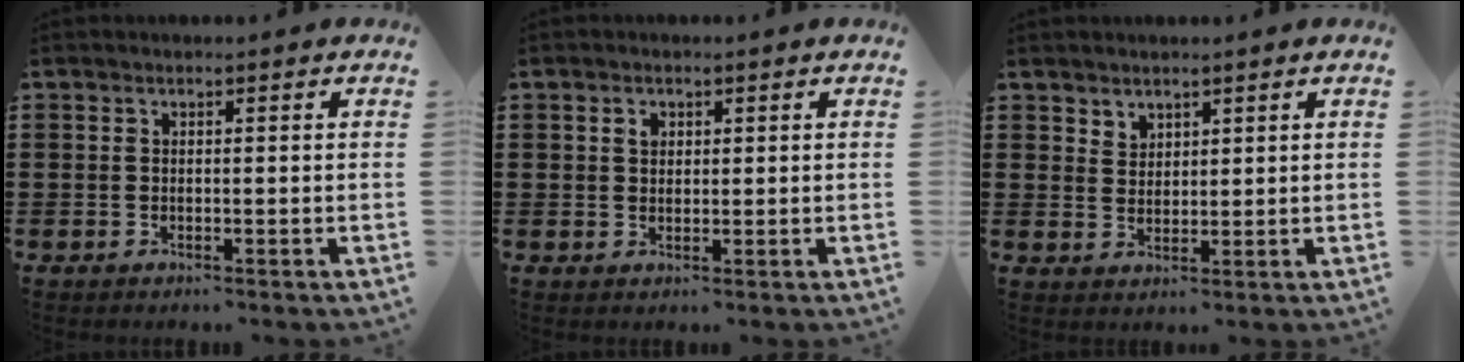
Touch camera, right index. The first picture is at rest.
{"total": 1.7, "force": [0.7, 1.2, 0.9], "torque": [-0.020, 0.007, 0.012]}
{"total": 2.6, "force": [2.1, 1.4, 0.0], "torque": [-0.006, 0.004, 0.042]}